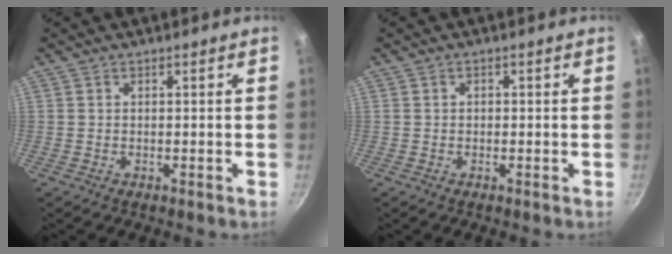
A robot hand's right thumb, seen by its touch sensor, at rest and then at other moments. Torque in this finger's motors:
{"motor_torque": [-0.29, 0.10, 0.05, 0.34, 0.02]}